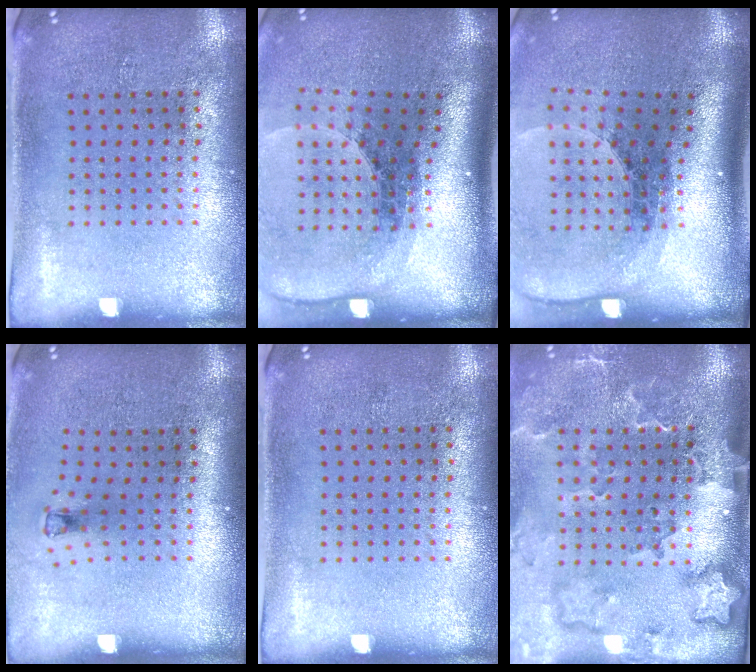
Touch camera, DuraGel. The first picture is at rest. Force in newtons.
{"total": 2.6, "press": 1.9, "slide": 1.9}
{"total": 2.6, "press": 1.9, "slide": 1.9}
{"total": 0.7, "press": 0.3, "slide": 0.6}
{"total": 0.0}
{"total": 3.4, "press": 2.5, "slide": 2.2}